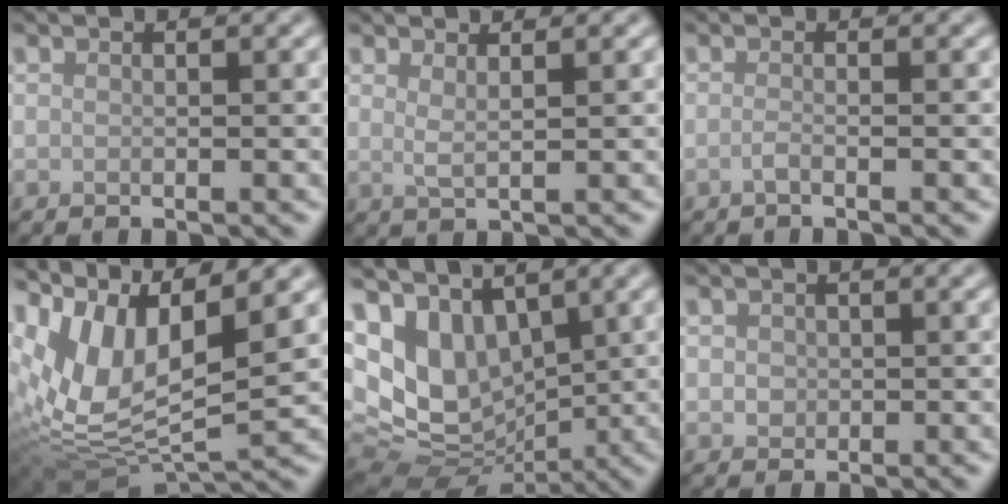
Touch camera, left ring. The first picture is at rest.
{"total": 1.5, "force": [0.7, 0.5, 1.2], "torque": [-0.019, -0.005, 0.009]}
{"total": 1.1, "force": [-0.7, 0.2, 0.8], "torque": [-0.013, 0.000, -0.019]}
{"total": 10.2, "force": [4.0, 4.3, 8.4], "torque": [-0.178, 0.007, 0.074]}
{"total": 8.6, "force": [2.3, 5.6, 6.1], "torque": [-0.115, -0.010, 0.046]}
{"total": 1.1, "force": [0.1, 1.1, 0.4], "torque": [-0.003, -0.005, 0.001]}